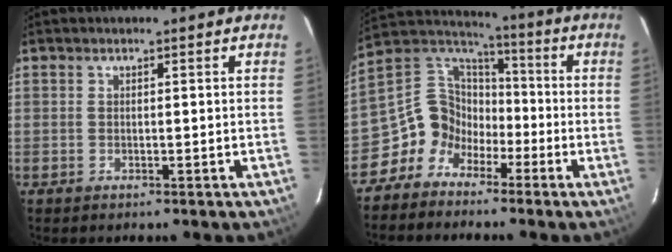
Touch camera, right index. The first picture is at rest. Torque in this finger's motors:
{"motor_torque": [0.69, -0.57, 0.24, 0.01]}